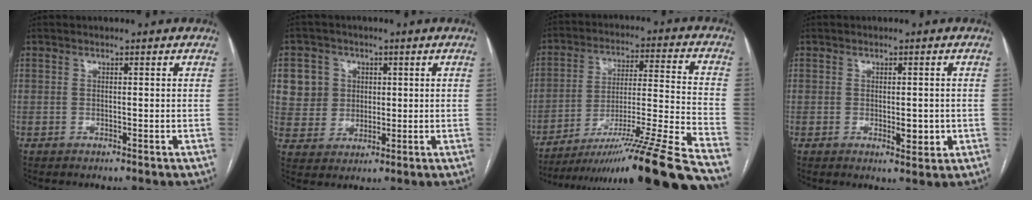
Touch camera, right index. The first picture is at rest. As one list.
[{"total": 7.2, "force": [2.0, 6.8, 1.2], "torque": [-0.025, 0.019, 0.043]}, {"total": 25.7, "force": [-21.3, -2.7, 14.2], "torque": [-0.165, -0.032, -0.336]}, {"total": 3.3, "force": [-0.5, 1.4, 2.9], "torque": [-0.040, -0.004, -0.002]}]